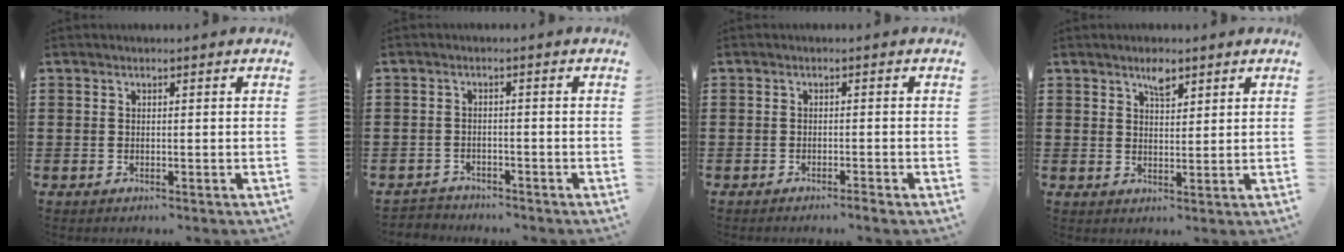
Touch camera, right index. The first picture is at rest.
{"total": 2.1, "force": [-2.0, 0.5, -0.3], "torque": [-0.003, 0.003, -0.046]}
{"total": 1.0, "force": [-0.9, -0.1, 0.4], "torque": [-0.009, -0.001, -0.018]}
{"total": 3.1, "force": [2.2, 1.2, 1.8], "torque": [-0.032, 0.001, 0.038]}